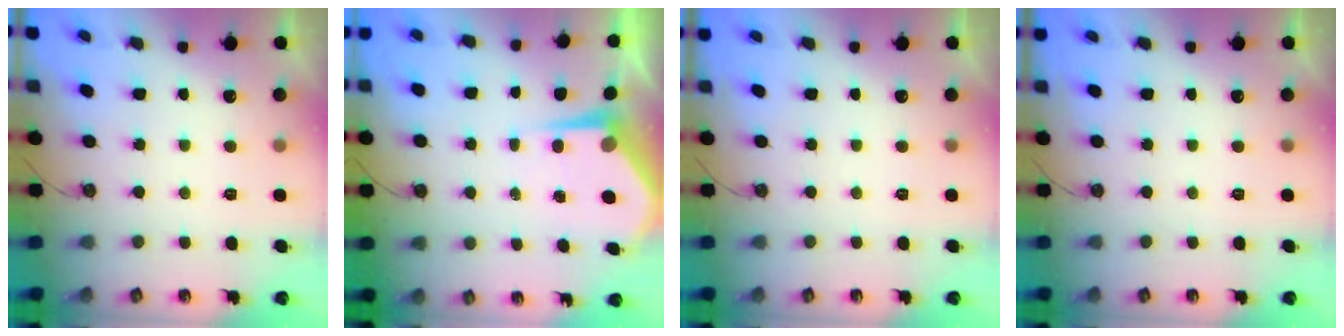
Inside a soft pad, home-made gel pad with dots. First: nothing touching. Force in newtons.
{"total": 6.0, "press": 5.9, "slide": 0.7}
{"total": 0.0}
{"total": 0.0}